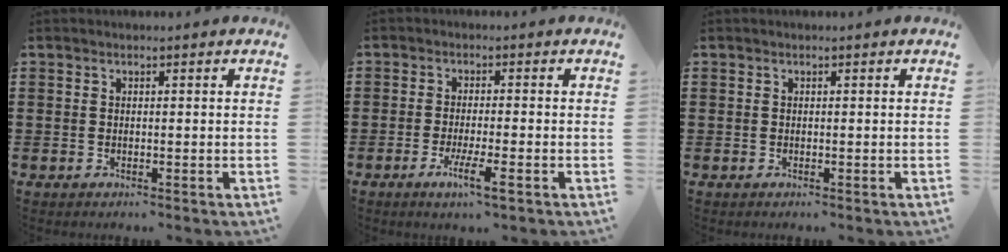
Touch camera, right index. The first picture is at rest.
{"total": 4.7, "force": [-2.3, 0.3, 4.1], "torque": [-0.086, -0.017, -0.043]}
{"total": 0.0}